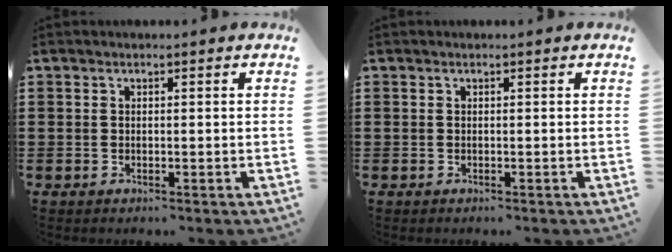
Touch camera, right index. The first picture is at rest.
{"total": 0.0}